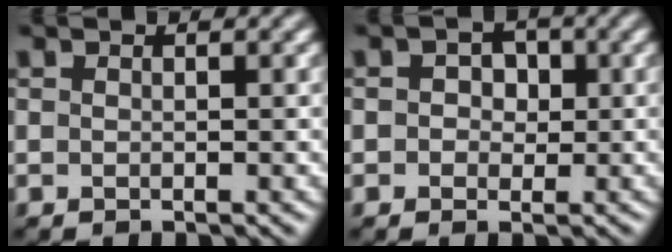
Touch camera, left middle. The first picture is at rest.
{"total": 2.2, "force": [0.4, 1.9, 0.8], "torque": [0.008, 0.011, -0.007]}